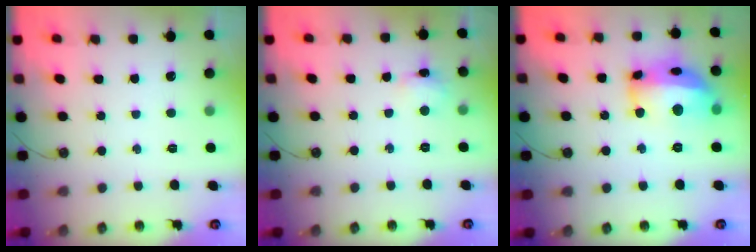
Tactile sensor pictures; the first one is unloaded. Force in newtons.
{"total": 2.8, "press": 2.8, "slide": 0.5}
{"total": 17.7, "press": 17.6, "slide": 2.1}